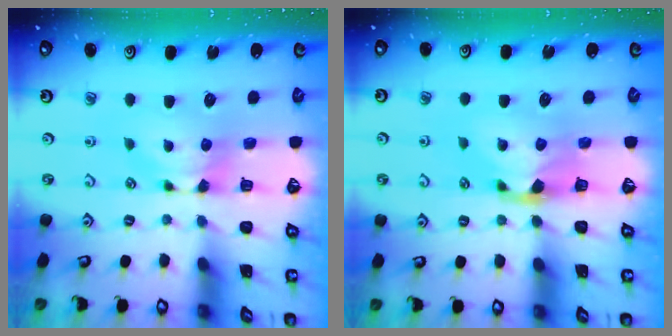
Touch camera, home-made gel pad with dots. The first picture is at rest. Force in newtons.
{"total": 2.1, "press": 1.6, "slide": 1.2}